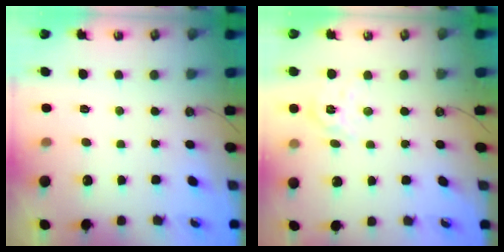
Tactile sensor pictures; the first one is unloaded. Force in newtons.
{"total": 6.3, "press": 6.3, "slide": 0.4}